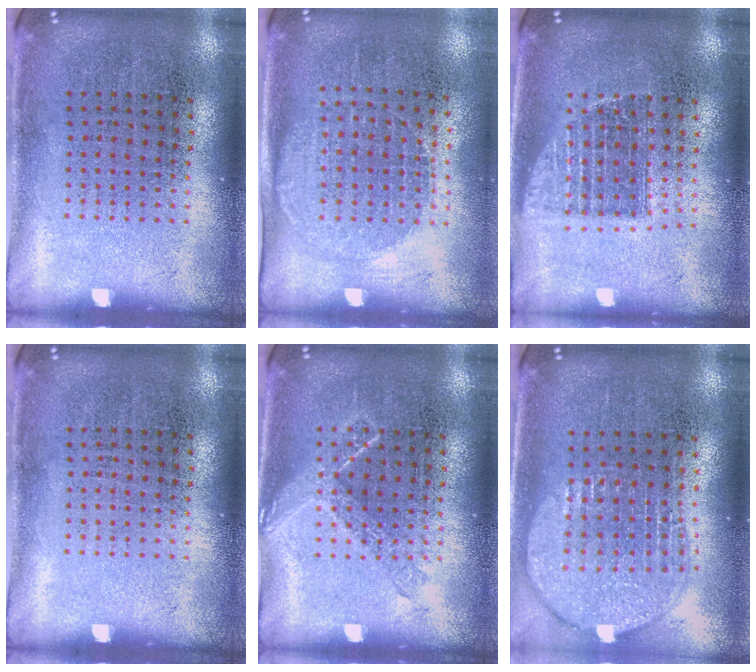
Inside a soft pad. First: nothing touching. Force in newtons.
{"total": 1.2, "press": 1.1, "slide": 0.6}
{"total": 1.4, "press": 1.2, "slide": 0.7}
{"total": 0.0}
{"total": 1.9, "press": 1.8, "slide": 0.4}
{"total": 2.0, "press": 1.7, "slide": 1.1}